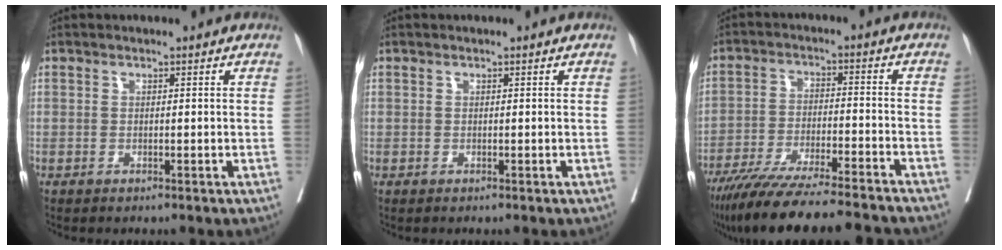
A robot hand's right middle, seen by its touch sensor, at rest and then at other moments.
{"total": 0.0}
{"total": 19.3, "force": [-17.0, 1.1, 9.1], "torque": [-0.143, -0.034, -0.262]}